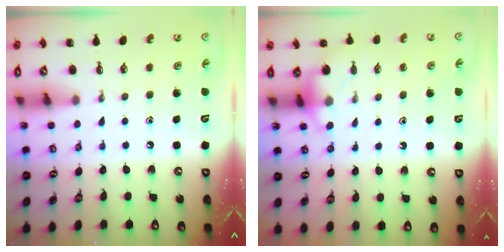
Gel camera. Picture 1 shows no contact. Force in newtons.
{"total": 5.6, "press": 5.4, "slide": 1.5}